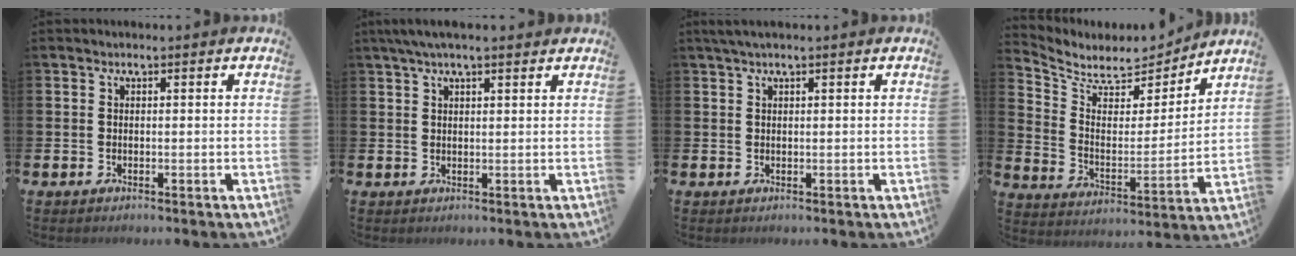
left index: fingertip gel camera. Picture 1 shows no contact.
{"total": 3.4, "force": [2.6, 0.8, 2.1], "torque": [-0.046, 0.003, 0.046]}
{"total": 1.3, "force": [0.9, 0.0, 1.0], "torque": [-0.028, 0.007, 0.017]}
{"total": 6.7, "force": [6.1, 2.6, 0.9], "torque": [-0.062, -0.057, 0.104]}